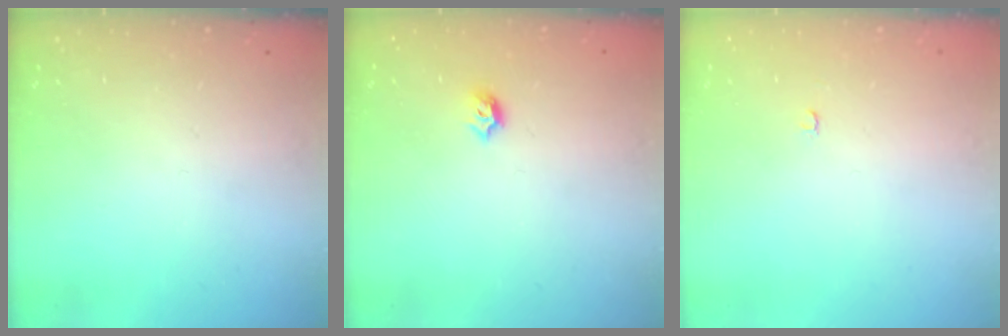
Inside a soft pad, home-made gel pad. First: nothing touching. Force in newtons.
{"total": 4.9, "press": 4.8, "slide": 0.9}
{"total": 2.1, "press": 2.1, "slide": 0.2}